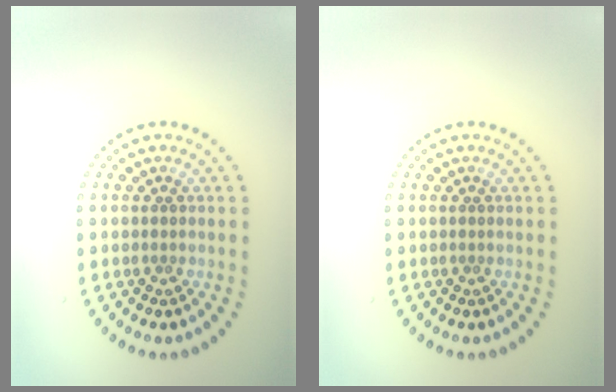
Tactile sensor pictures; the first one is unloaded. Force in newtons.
{"total": 0.0}